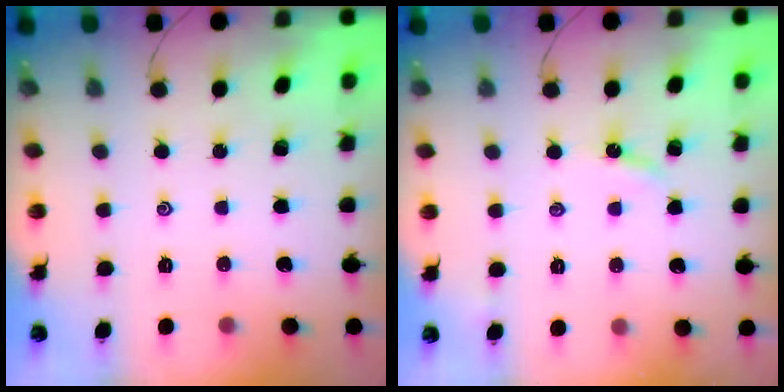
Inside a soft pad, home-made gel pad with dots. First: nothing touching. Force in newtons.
{"total": 4.3, "press": 4.3, "slide": 0.5}